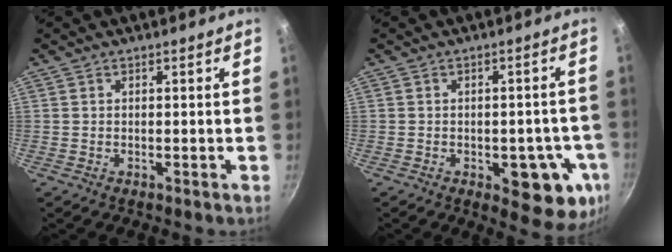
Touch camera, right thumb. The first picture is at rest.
{"total": 12.0, "force": [-3.6, 5.9, 9.8], "torque": [-0.071, 0.003, -0.041]}